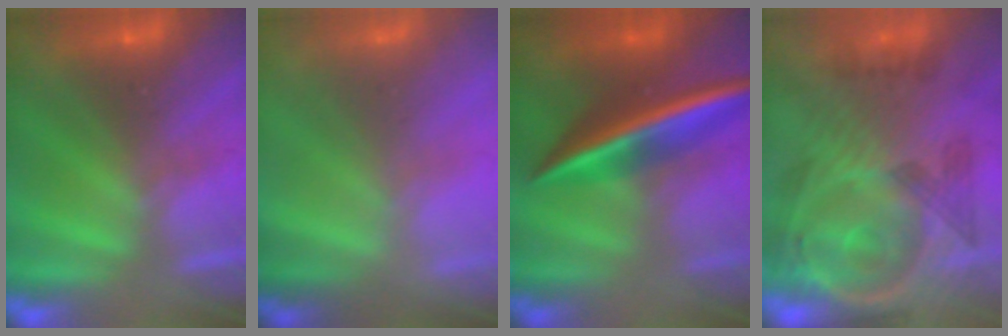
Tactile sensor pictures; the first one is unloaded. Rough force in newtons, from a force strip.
{"total": 7.7}
{"total": 2.5}
{"total": 6.7}